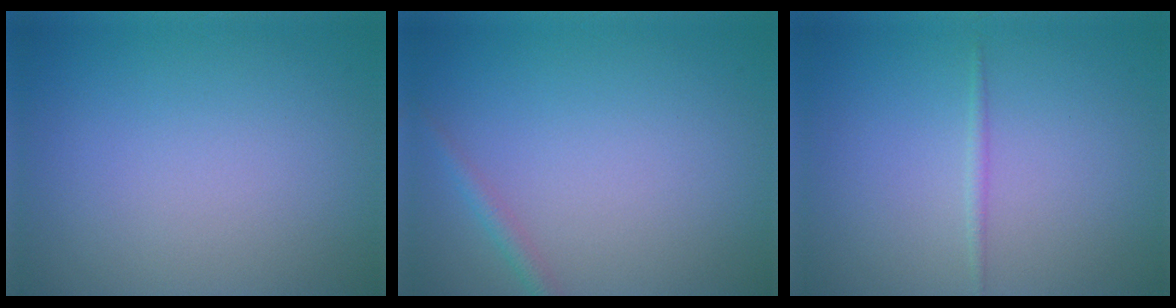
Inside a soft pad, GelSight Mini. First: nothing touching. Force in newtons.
{"total": 1.3, "press": 1.3, "slide": 0.1}
{"total": 0.7, "press": 0.7, "slide": 0.0}